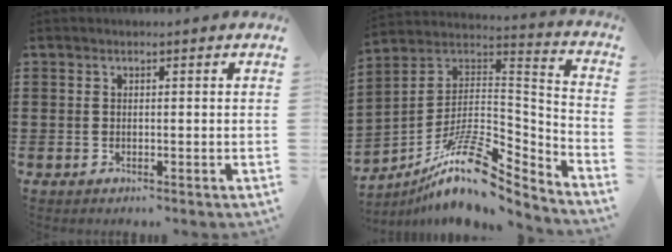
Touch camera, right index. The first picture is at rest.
{"total": 14.2, "force": [-9.0, 5.0, 9.7], "torque": [-0.173, 0.014, -0.160]}